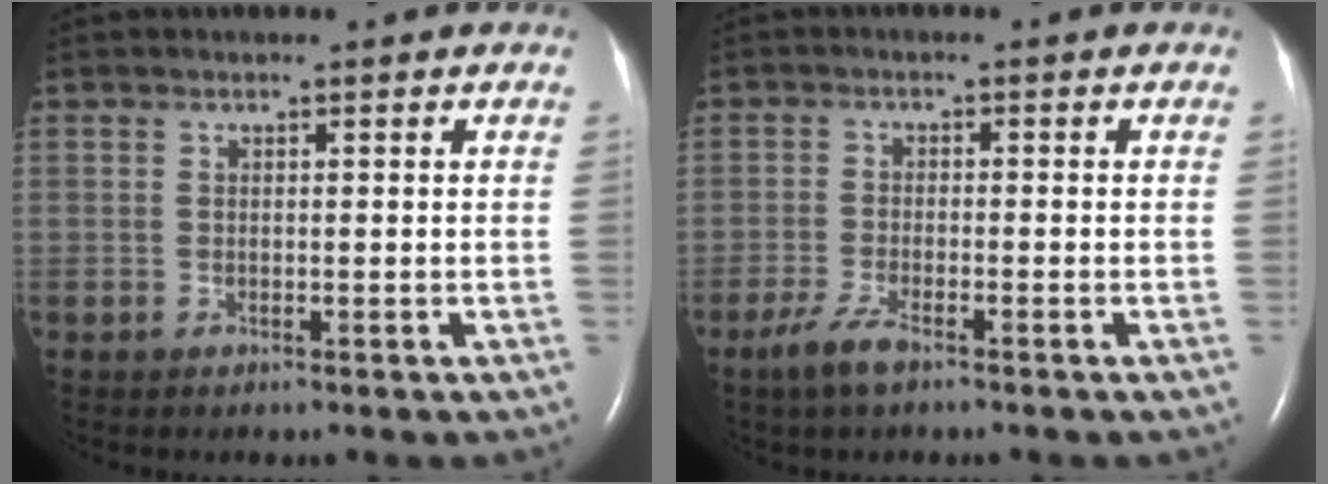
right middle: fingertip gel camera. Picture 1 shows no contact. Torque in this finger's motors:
{"motor_torque": [0.49, -0.43, 0.14, 0.03]}